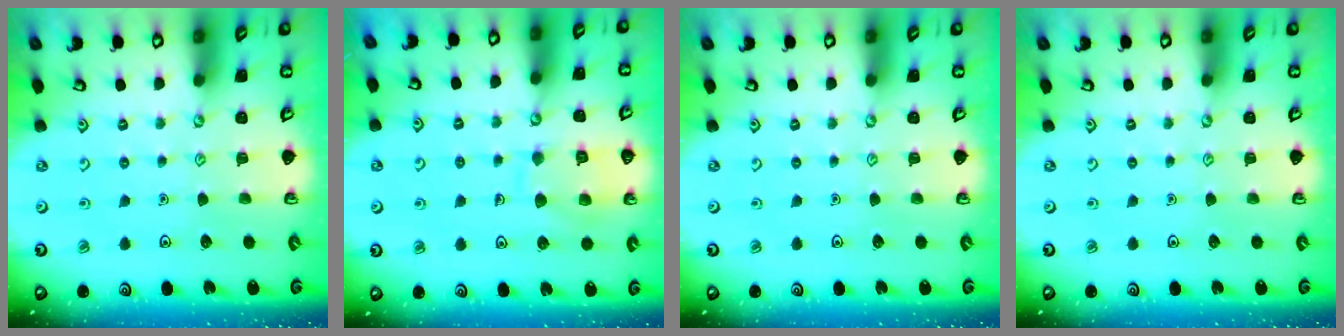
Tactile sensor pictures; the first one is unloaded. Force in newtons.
{"total": 10.7, "press": 10.7, "slide": 1.0}
{"total": 0.0}
{"total": 0.0}